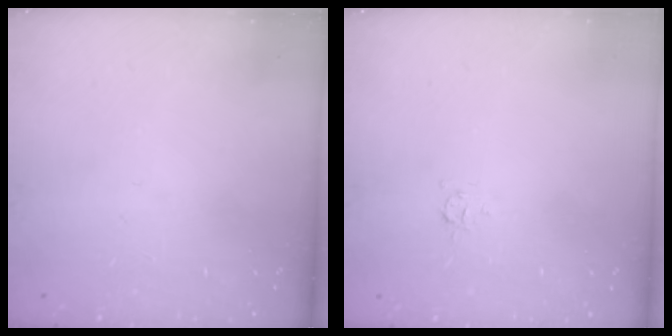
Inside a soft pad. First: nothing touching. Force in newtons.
{"total": 3.1, "press": 3.1, "slide": 0.2}